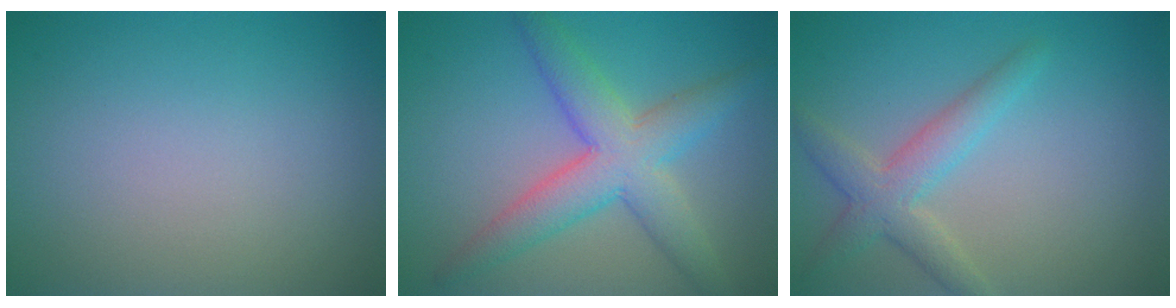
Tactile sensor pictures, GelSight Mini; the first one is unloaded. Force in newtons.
{"total": 6.1, "press": 6.1, "slide": 0.2}
{"total": 3.5, "press": 3.5, "slide": 0.2}